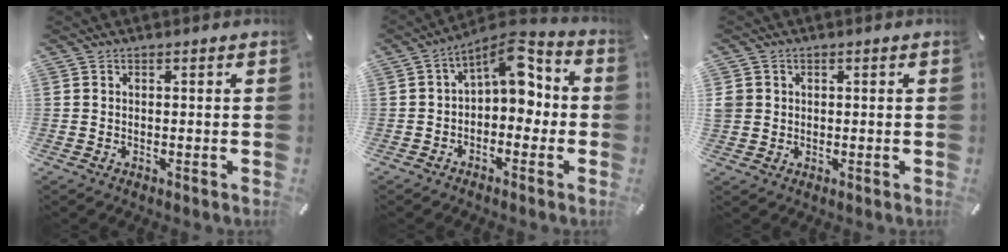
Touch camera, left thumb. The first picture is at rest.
{"total": 9.6, "force": [3.6, 5.3, 7.1], "torque": [-0.102, -0.024, 0.058]}
{"total": 3.0, "force": [0.6, 2.9, 0.4], "torque": [-0.010, 0.005, 0.013]}